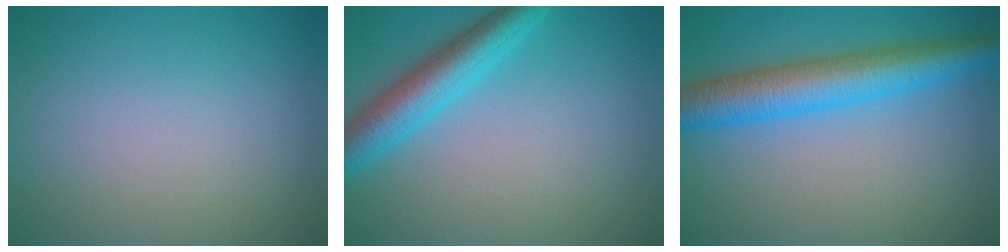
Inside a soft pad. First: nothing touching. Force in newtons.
{"total": 5.0, "press": 5.0, "slide": 0.2}
{"total": 6.7, "press": 6.7, "slide": 0.1}